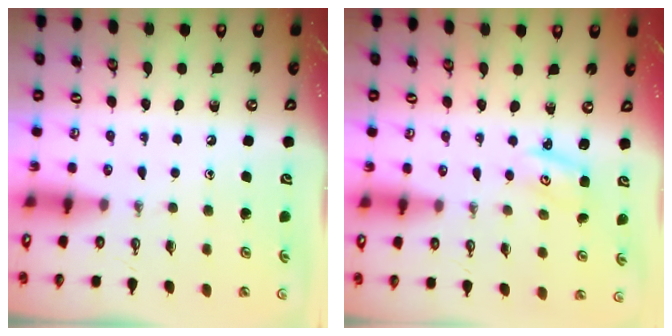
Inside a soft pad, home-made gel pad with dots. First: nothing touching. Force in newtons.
{"total": 2.4, "press": 2.4, "slide": 0.1}